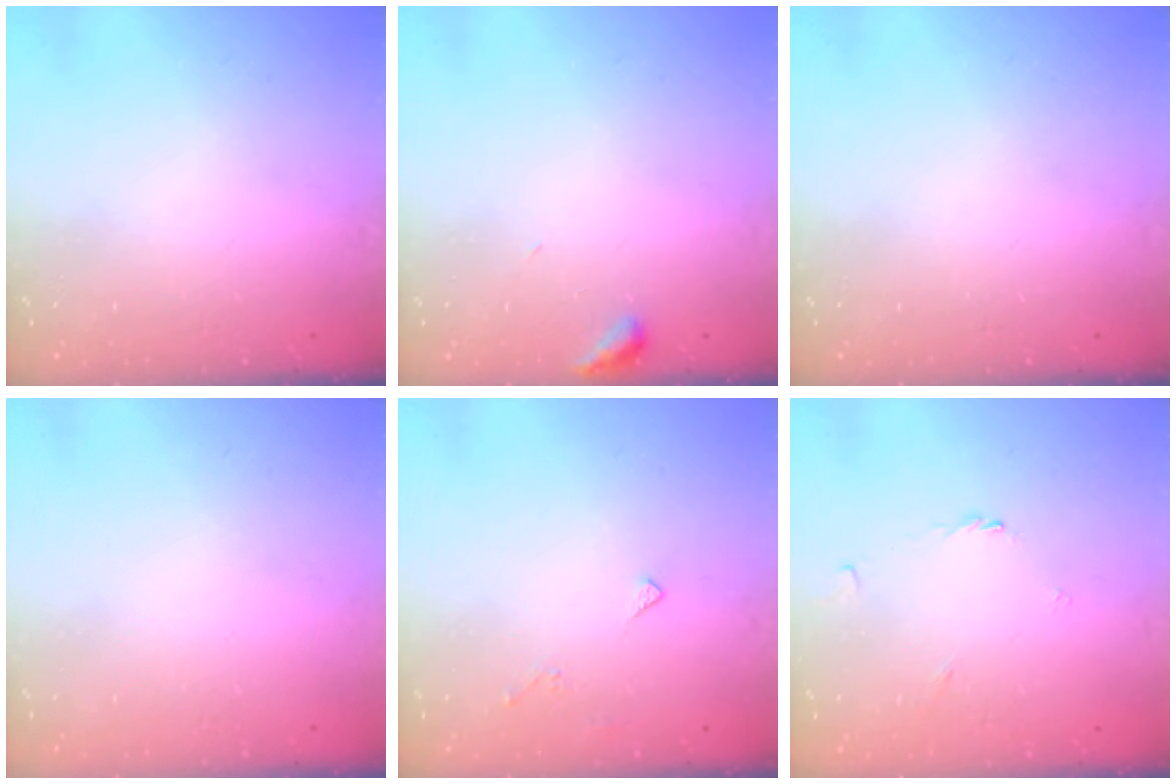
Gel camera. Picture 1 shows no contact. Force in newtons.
{"total": 2.9, "press": 2.9, "slide": 0.3}
{"total": 0.0}
{"total": 2.0, "press": 2.0, "slide": 0.1}
{"total": 3.4, "press": 3.4, "slide": 0.6}
{"total": 1.2, "press": 1.2, "slide": 0.4}